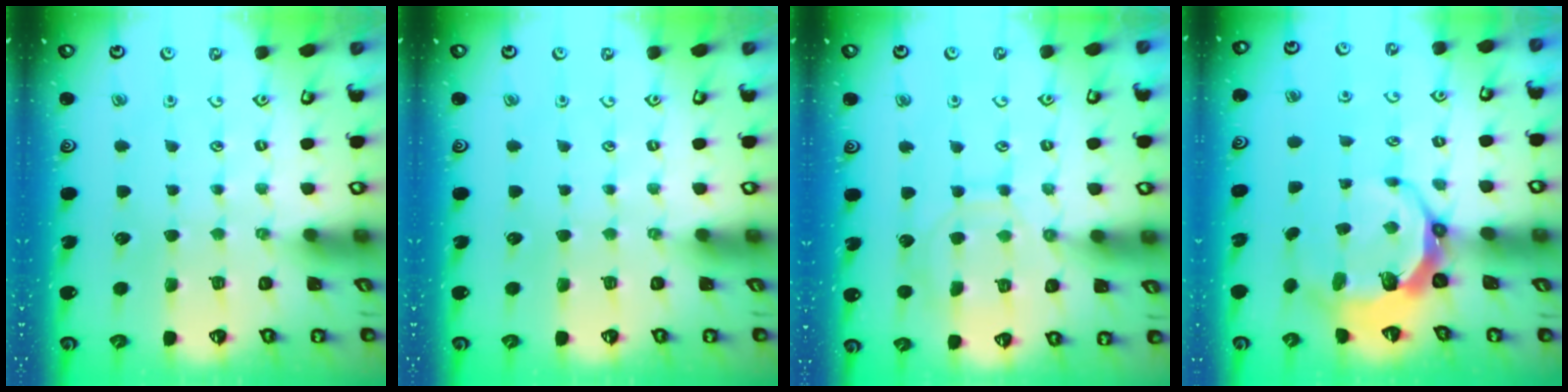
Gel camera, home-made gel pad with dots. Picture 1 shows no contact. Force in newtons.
{"total": 0.0}
{"total": 9.0, "press": 9.0, "slide": 0.8}
{"total": 8.4, "press": 7.2, "slide": 4.3}